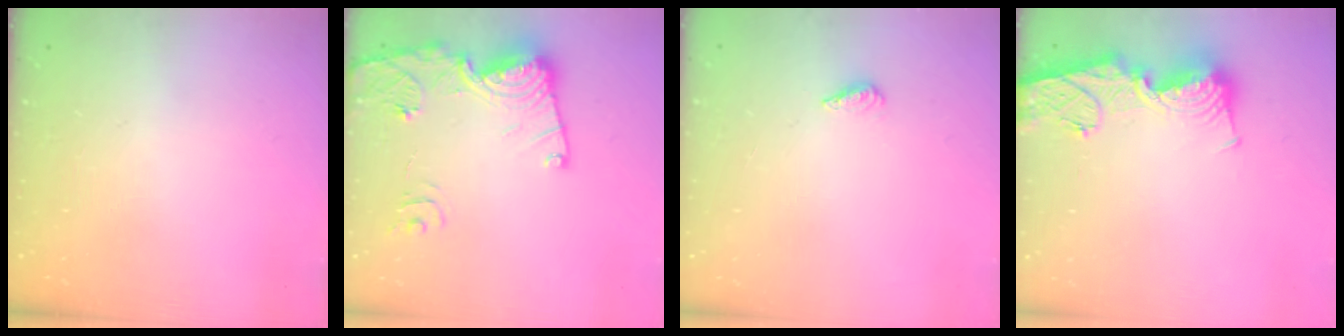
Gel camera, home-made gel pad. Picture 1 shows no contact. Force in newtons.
{"total": 16.2, "press": 16.2, "slide": 1.6}
{"total": 2.1, "press": 1.9, "slide": 0.8}
{"total": 13.6, "press": 13.5, "slide": 1.5}